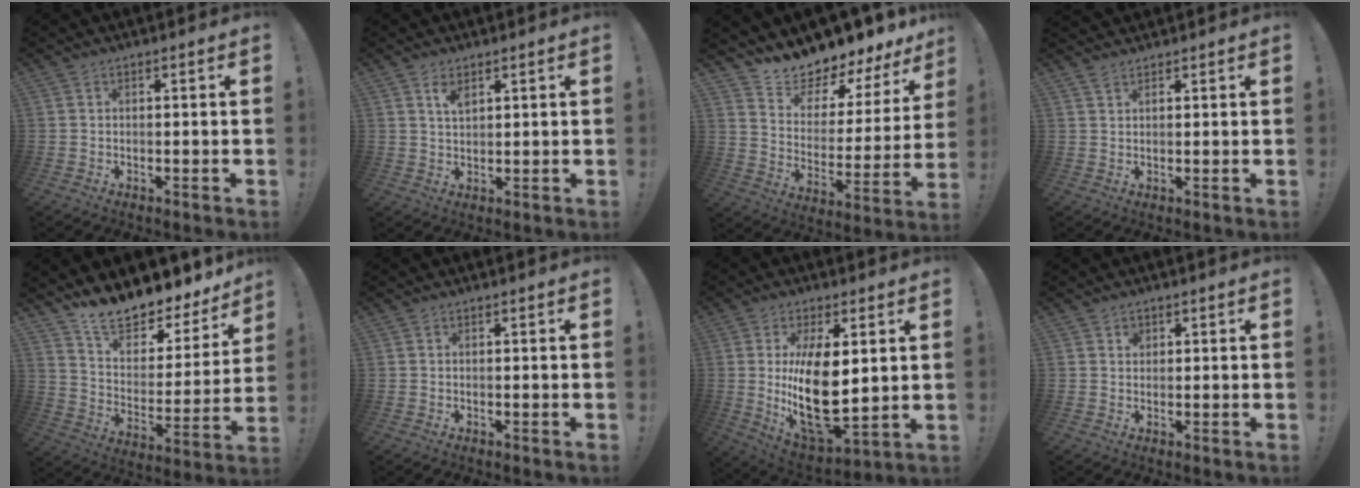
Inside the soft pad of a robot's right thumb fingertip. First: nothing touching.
{"total": 3.8, "force": [2.3, 1.7, 2.5], "torque": [-0.032, -0.014, 0.037]}
{"total": 9.0, "force": [8.8, 1.7, 1.1], "torque": [-0.023, -0.104, 0.146]}
{"total": 1.9, "force": [1.8, 0.5, 0.2], "torque": [0.011, -0.012, 0.032]}
{"total": 13.2, "force": [12.3, 3.3, 3.7], "torque": [-0.060, -0.118, 0.212]}
{"total": 0.0}
{"total": 19.5, "force": [2.2, 9.5, 16.8], "torque": [-0.305, -0.040, 0.046]}
{"total": 1.9, "force": [0.8, 1.6, 0.6], "torque": [0.001, -0.002, 0.012]}